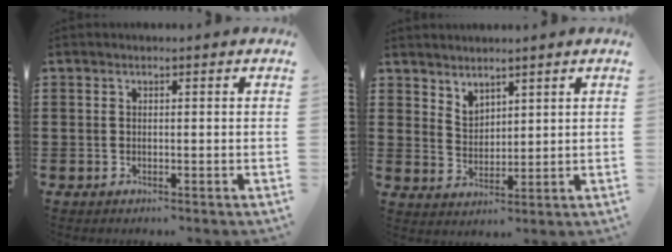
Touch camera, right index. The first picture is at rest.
{"total": 3.1, "force": [2.8, 1.2, -0.1], "torque": [-0.007, -0.005, 0.056]}